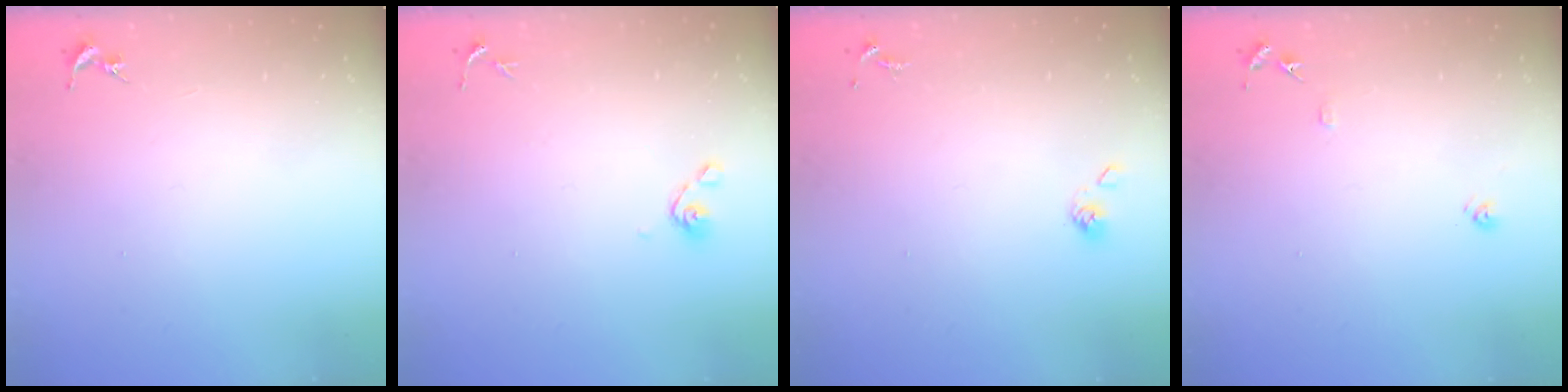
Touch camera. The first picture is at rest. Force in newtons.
{"total": 5.9, "press": 5.4, "slide": 2.4}
{"total": 4.2, "press": 4.0, "slide": 1.1}
{"total": 8.3, "press": 8.3, "slide": 0.7}